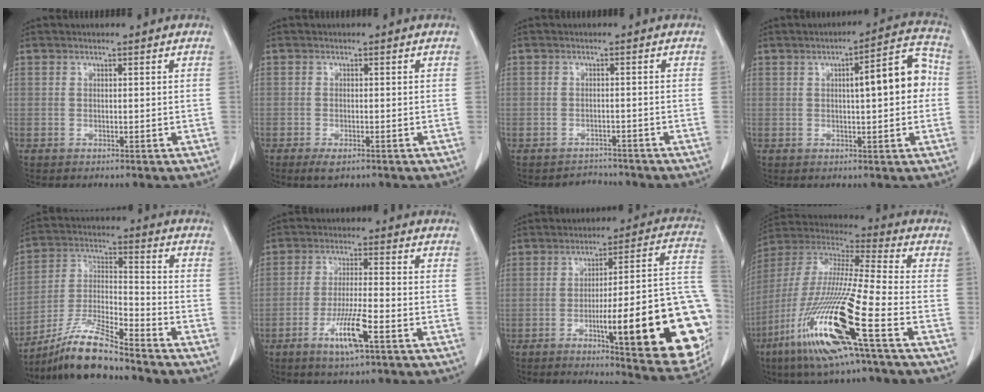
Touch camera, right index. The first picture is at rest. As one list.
[{"total": 2.1, "force": [-1.3, 0.7, 1.5], "torque": [-0.029, -0.005, -0.015]}, {"total": 2.5, "force": [-2.1, 1.0, -0.9], "torque": [0.011, 0.003, -0.031]}, {"total": 9.1, "force": [0.8, 2.0, 8.9], "torque": [-0.117, 0.028, 0.008]}, {"total": 12.0, "force": [-10.2, 0.6, 6.3], "torque": [-0.129, -0.010, -0.189]}, {"total": 7.9, "force": [-3.9, 0.5, 6.9], "torque": [-0.133, -0.012, -0.068]}, {"total": 24.5, "force": [-6.4, 3.5, 23.4], "torque": [-0.219, 0.014, -0.077]}, {"total": 22.0, "force": [-9.8, 0.5, 19.7], "torque": [-0.427, -0.055, -0.196]}]